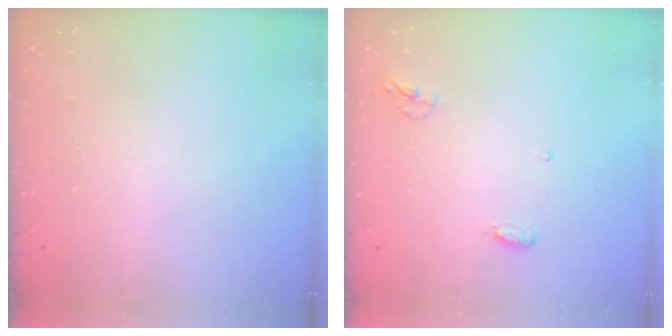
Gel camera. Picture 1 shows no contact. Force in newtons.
{"total": 5.4, "press": 5.3, "slide": 1.1}